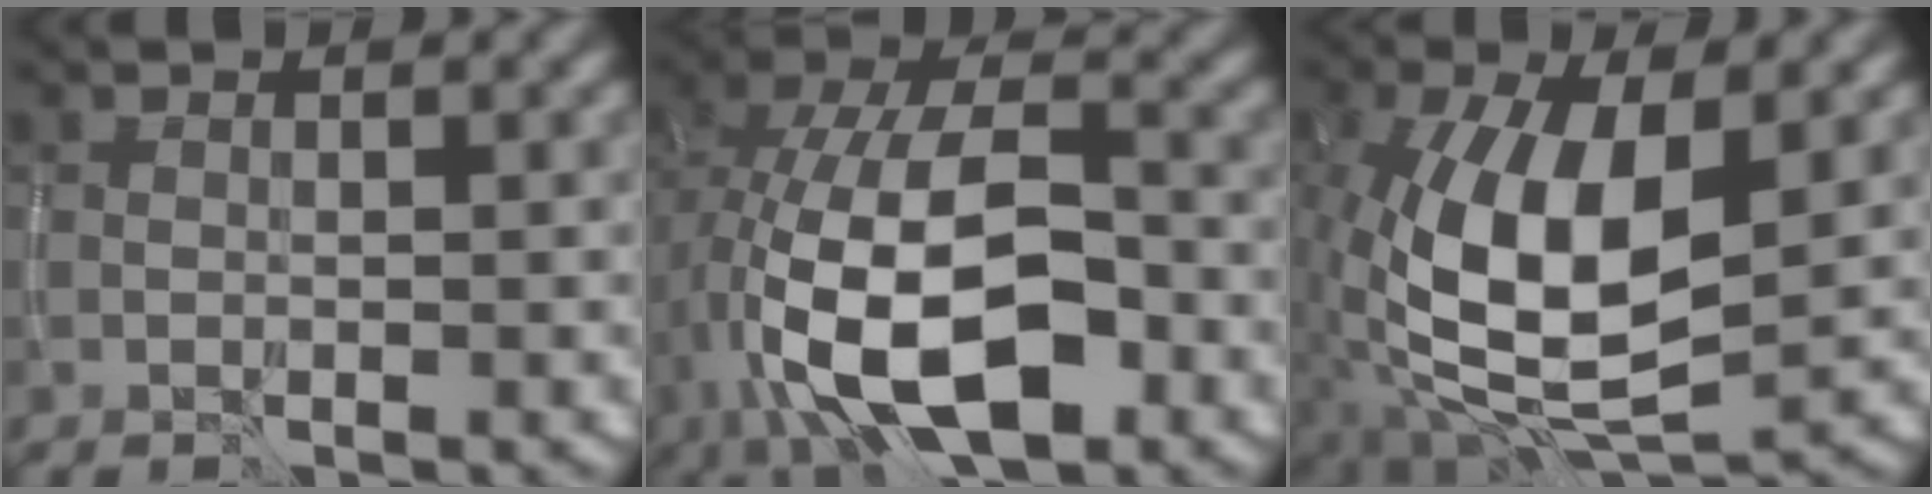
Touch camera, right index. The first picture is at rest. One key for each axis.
{"total": 12.5, "fx": -3.7, "fy": 6.2, "fz": 10.2, "tx": -0.192, "ty": 0.000, "tz": -0.072}
{"total": 11.1, "fx": -0.5, "fy": 5.2, "fz": 9.8, "tx": -0.201, "ty": 0.003, "tz": -0.014}